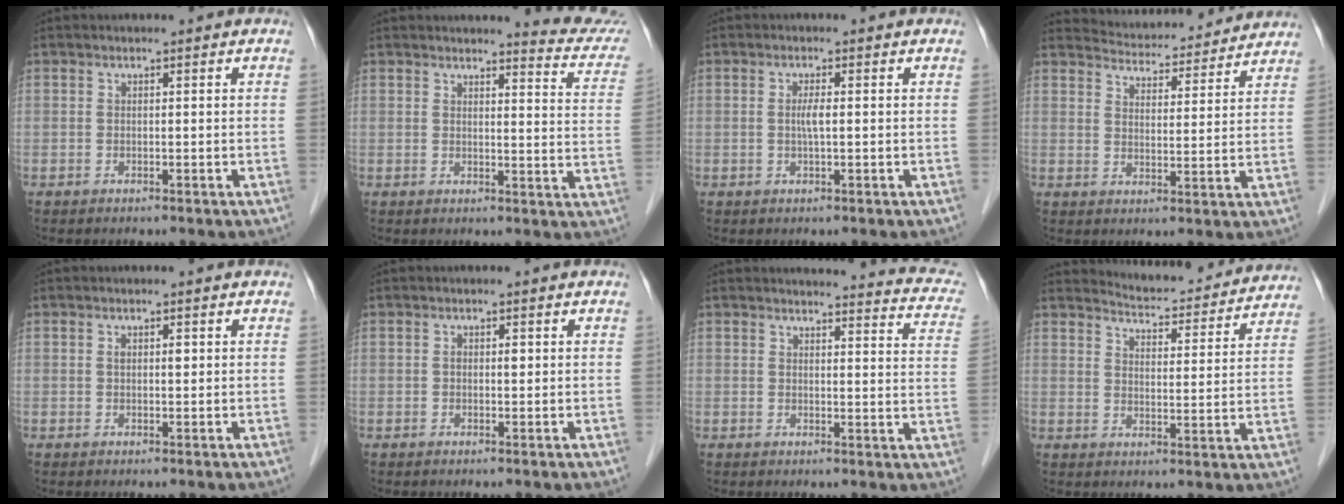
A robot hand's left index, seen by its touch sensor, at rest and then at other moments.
{"total": 8.9, "force": [8.8, 0.3, 1.3], "torque": [-0.005, -0.065, 0.075]}
{"total": 1.8, "force": [-0.1, 0.1, 1.8], "torque": [-0.036, -0.003, -0.003]}
{"total": 13.8, "force": [13.4, 2.4, 2.5], "torque": [-0.028, 0.007, 0.170]}
{"total": 1.3, "force": [0.2, 0.6, 1.2], "torque": [-0.022, 0.003, 0.003]}
{"total": 1.1, "force": [0.0, 0.6, 1.0], "torque": [-0.016, -0.001, -0.001]}
{"total": 14.8, "force": [13.8, 2.7, 4.5], "torque": [-0.024, -0.051, 0.120]}
{"total": 14.5, "force": [14.1, 2.1, 2.5], "torque": [-0.026, -0.022, 0.166]}